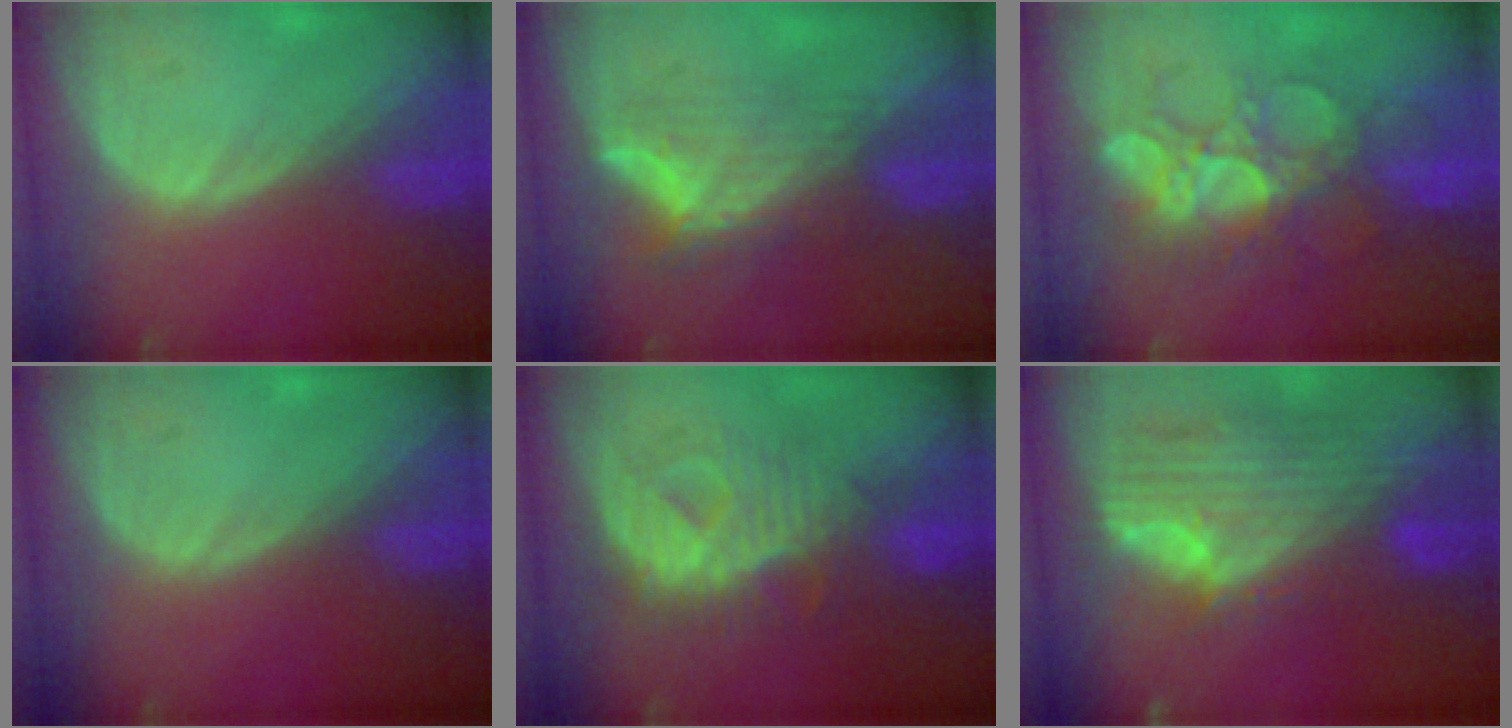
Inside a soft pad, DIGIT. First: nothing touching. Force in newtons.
{"total": 8.1, "press": 6.8, "slide": 4.5}
{"total": 8.8, "press": 8.7, "slide": 1.6}
{"total": 0.0}
{"total": 8.4, "press": 8.4, "slide": 0.1}
{"total": 12.0, "press": 10.2, "slide": 6.3}